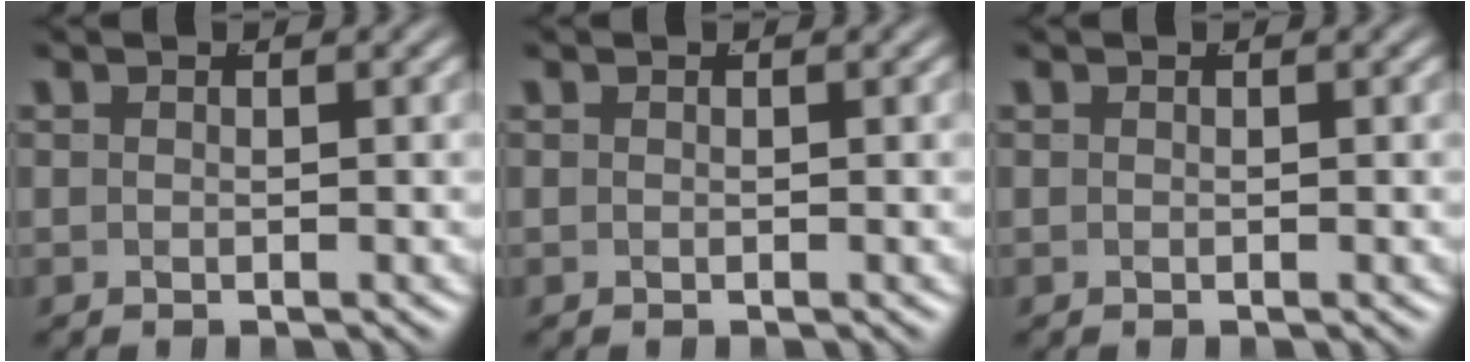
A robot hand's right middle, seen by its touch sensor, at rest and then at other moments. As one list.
[{"total": 0.0}, {"total": 0.0}]